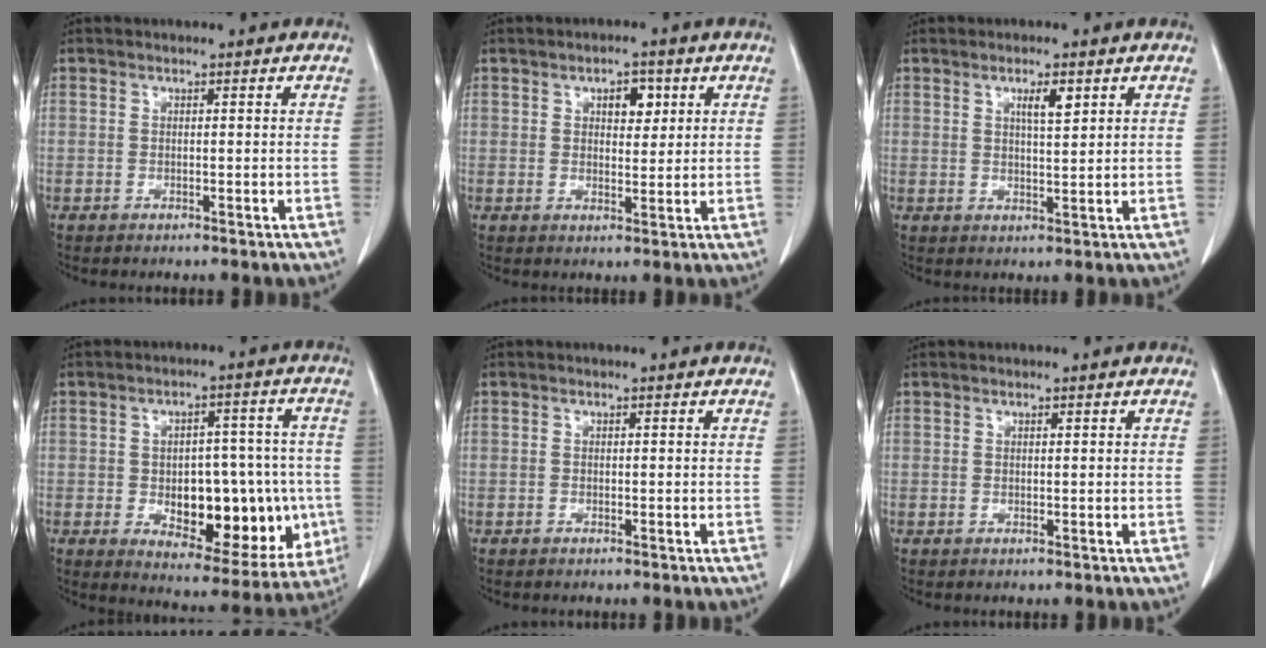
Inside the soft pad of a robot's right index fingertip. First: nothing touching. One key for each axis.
{"total": 3.9, "fx": 1.6, "fy": 2.0, "fz": 2.9, "tx": -0.041, "ty": 0.004, "tz": 0.024}
{"total": 3.3, "fx": 1.6, "fy": 0.6, "fz": 2.8, "tx": -0.047, "ty": -0.002, "tz": 0.026}
{"total": 17.7, "fx": -3.4, "fy": 8.8, "fz": 14.9, "tx": -0.190, "ty": 0.019, "tz": -0.022}
{"total": 0.0}
{"total": 0.0}